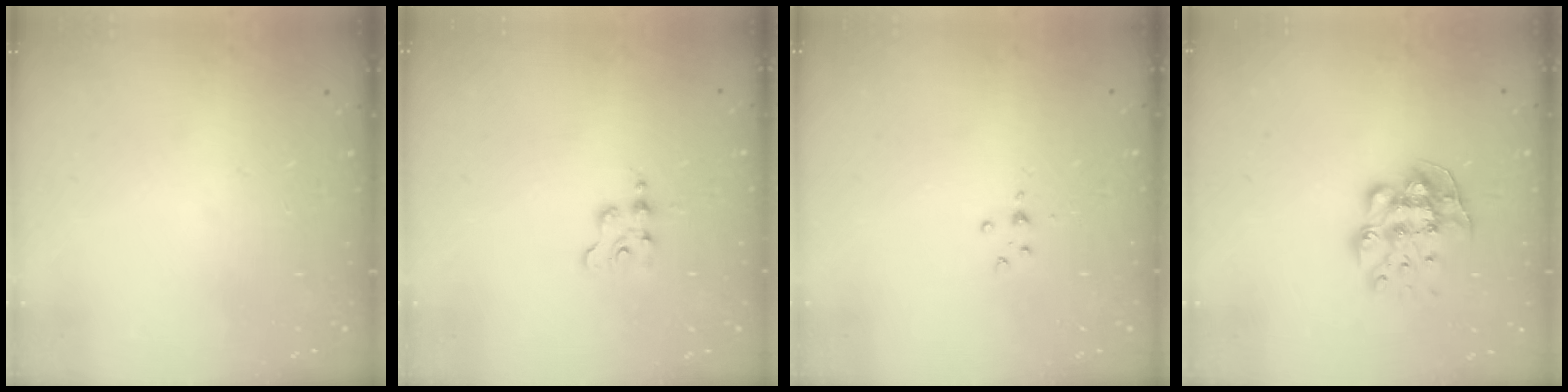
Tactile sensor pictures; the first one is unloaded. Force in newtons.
{"total": 1.8, "press": 1.8, "slide": 0.3}
{"total": 2.9, "press": 2.9, "slide": 0.4}
{"total": 11.0, "press": 10.9, "slide": 0.8}